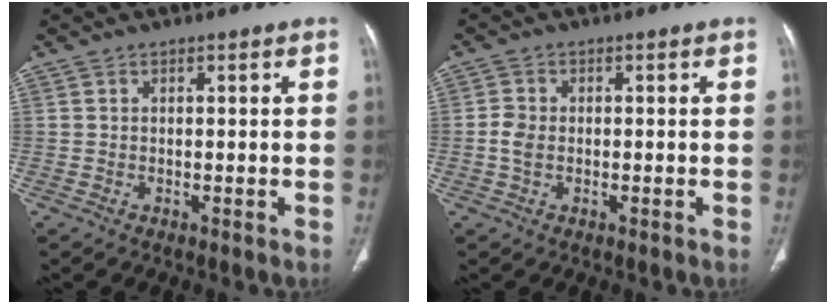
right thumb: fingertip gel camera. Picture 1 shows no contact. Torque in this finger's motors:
{"motor_torque": [0.64, 0.53, 0.52, -0.36, 0.02]}